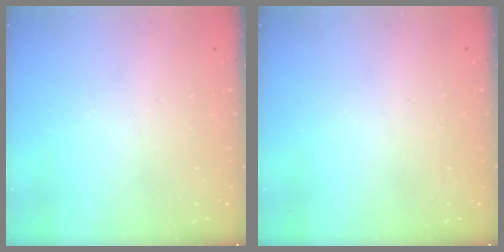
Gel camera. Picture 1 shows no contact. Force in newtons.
{"total": 0.0}